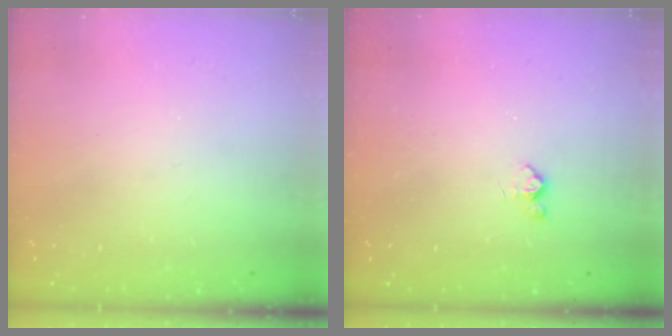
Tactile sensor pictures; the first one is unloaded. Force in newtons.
{"total": 3.6, "press": 3.6, "slide": 0.5}